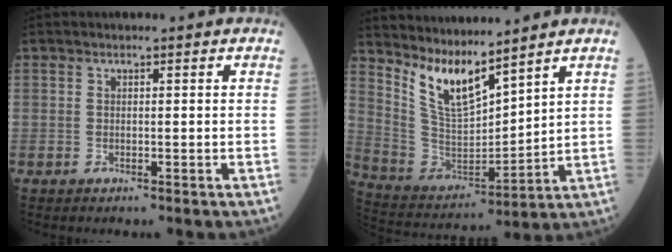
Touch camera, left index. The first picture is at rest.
{"total": 9.4, "force": [7.8, 1.5, 5.0], "torque": [-0.118, -0.010, 0.173]}